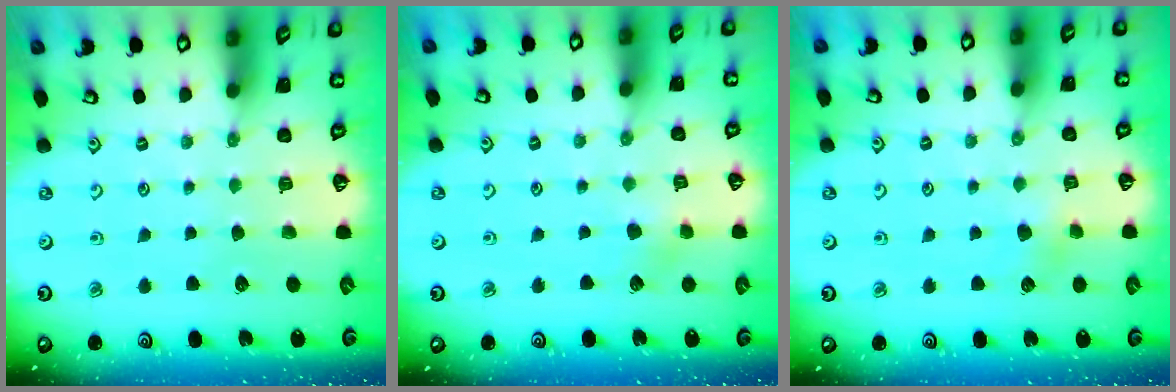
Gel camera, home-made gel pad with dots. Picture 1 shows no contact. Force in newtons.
{"total": 5.8, "press": 5.8, "slide": 0.6}
{"total": 3.9, "press": 3.9, "slide": 0.3}